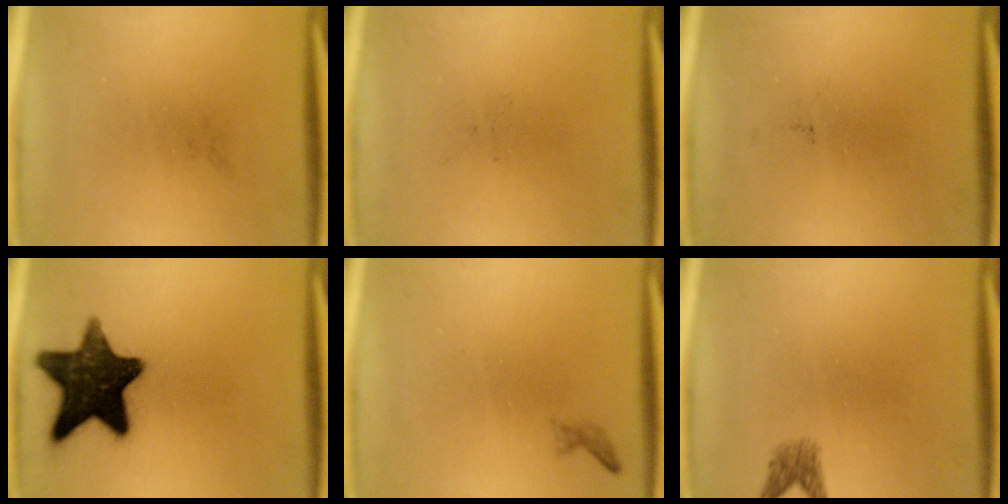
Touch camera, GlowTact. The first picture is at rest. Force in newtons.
{"total": 0.0}
{"total": 0.0}
{"total": 16.0}
{"total": 0.6}
{"total": 1.8}